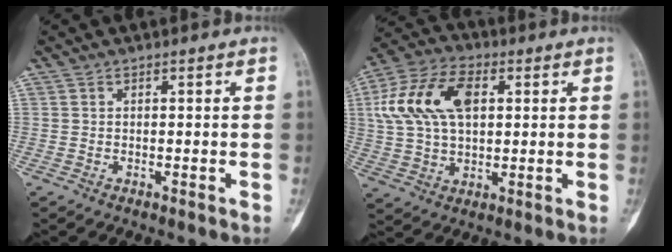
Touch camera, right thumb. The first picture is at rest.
{"total": 15.3, "force": [3.6, 9.3, 11.6], "torque": [-0.223, 0.015, 0.063]}